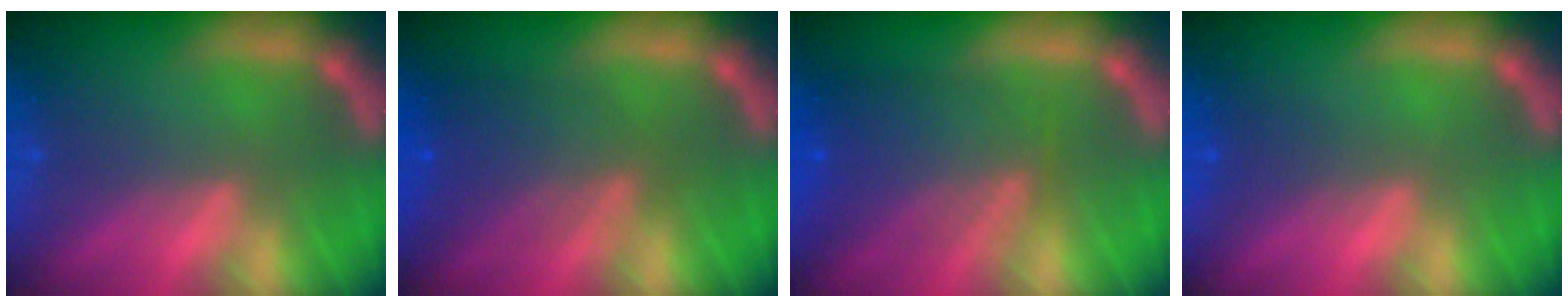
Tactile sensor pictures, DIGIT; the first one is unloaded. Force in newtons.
{"total": 5.5}
{"total": 6.5}
{"total": 1.5}